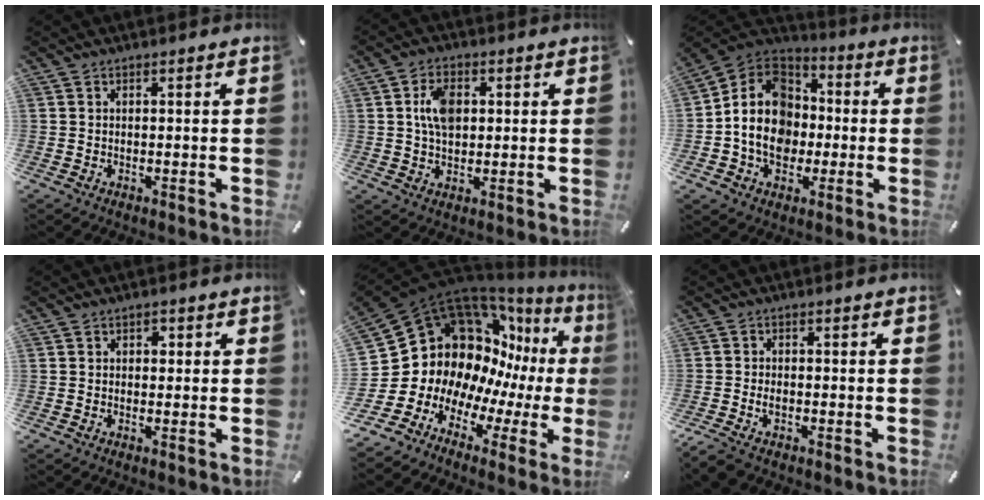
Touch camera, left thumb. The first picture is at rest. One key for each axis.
{"total": 7.4, "fx": 1.5, "fy": 4.9, "fz": 5.3, "tx": -0.102, "ty": 0.005, "tz": 0.023}
{"total": 14.6, "fx": -2.8, "fy": 12.5, "fz": 7.0, "tx": -0.163, "ty": 0.026, "tz": -0.051}
{"total": 1.4, "fx": 0.1, "fy": 1.2, "fz": 0.7, "tx": -0.008, "ty": 0.004, "tz": -0.003}
{"total": 20.1, "fx": 5.0, "fy": 16.7, "fz": 10.0, "tx": -0.192, "ty": -0.108, "tz": 0.138}
{"total": 3.1, "fx": -1.6, "fy": 1.9, "fz": 1.9, "tx": -0.048, "ty": 0.003, "tz": -0.033}